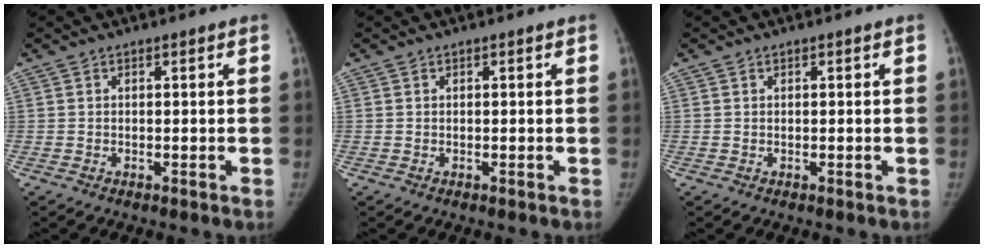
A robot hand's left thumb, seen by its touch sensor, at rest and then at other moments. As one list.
[{"total": 0.0}, {"total": 0.0}]